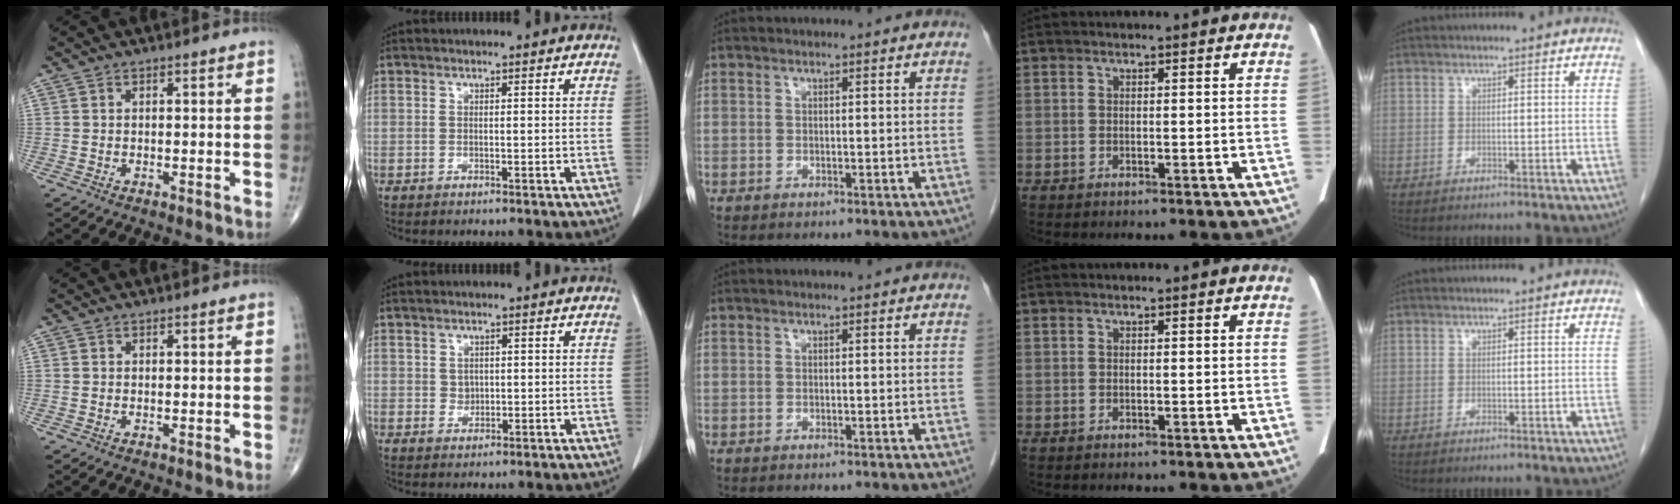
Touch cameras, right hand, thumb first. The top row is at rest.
{"index": {"total": 1.3, "force": [0.2, 1.1, 0.6], "torque": [-0.008, -0.002, 0.007]}}